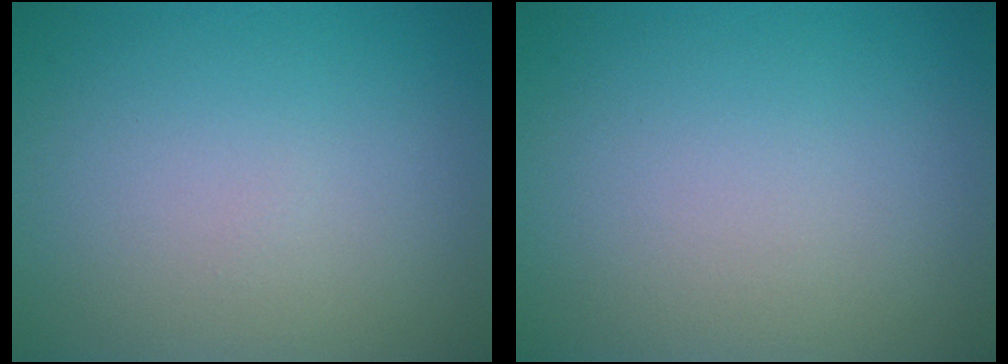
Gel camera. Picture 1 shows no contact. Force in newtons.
{"total": 0.0}